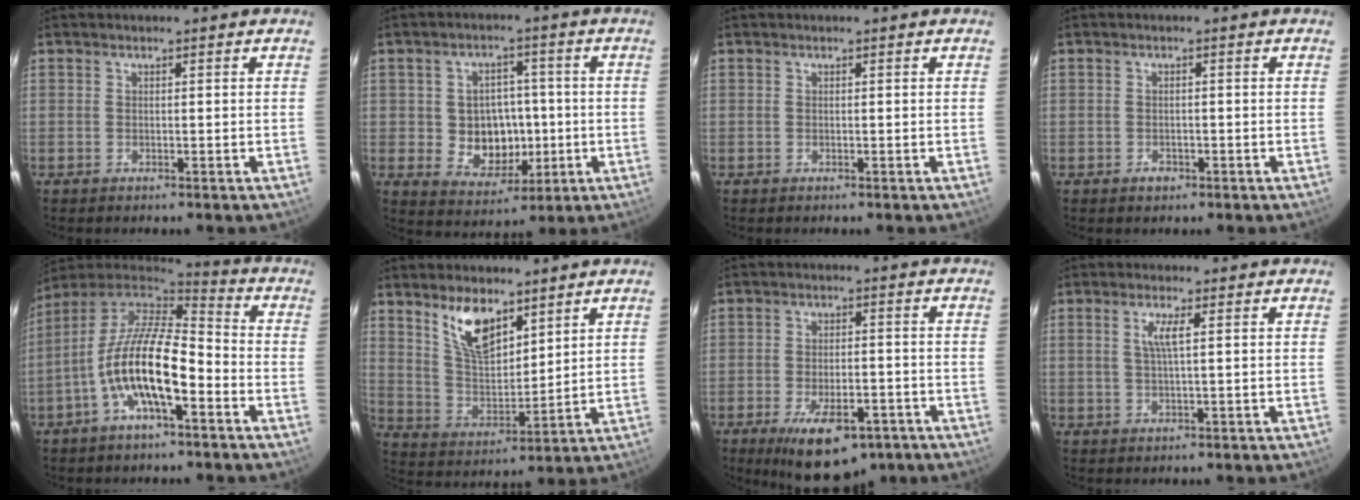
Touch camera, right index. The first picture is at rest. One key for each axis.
{"total": 9.2, "fx": -1.0, "fy": 8.0, "fz": 4.4, "tx": -0.096, "ty": 0.009, "tz": 0.003}
{"total": 0.0}
{"total": 1.8, "fx": -0.9, "fy": 1.5, "fz": 0.5, "tx": -0.008, "ty": 0.002, "tz": -0.013}
{"total": 15.7, "fx": -6.0, "fy": 5.3, "fz": 13.5, "tx": -0.262, "ty": -0.004, "tz": -0.119}
{"total": 10.8, "fx": 6.9, "fy": 4.7, "fz": 6.8, "tx": -0.121, "ty": 0.003, "tz": 0.141}
{"total": 13.9, "fx": -8.5, "fy": 5.9, "fz": 9.2, "tx": -0.170, "ty": -0.020, "tz": -0.119}
{"total": 3.0, "fx": 0.8, "fy": 0.1, "fz": 2.9, "tx": -0.056, "ty": 0.001, "tz": 0.015}